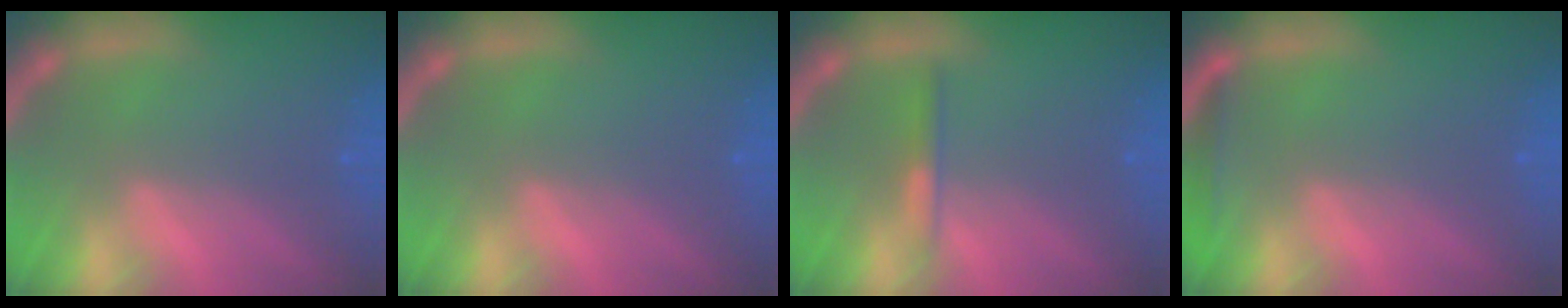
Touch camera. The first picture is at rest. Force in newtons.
{"total": 0.0}
{"total": 1.4}
{"total": 1.4}